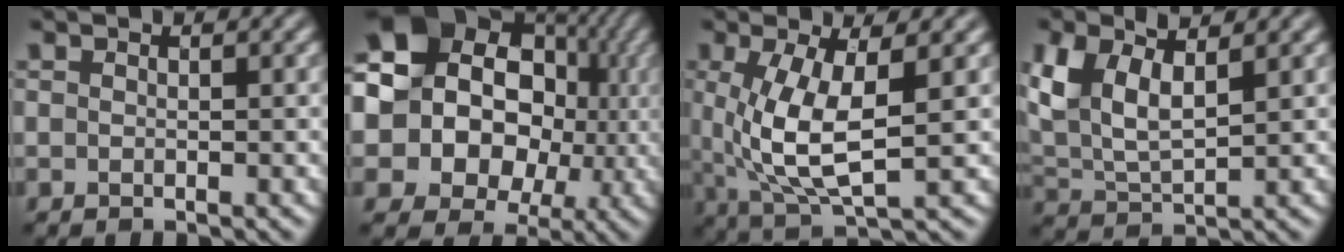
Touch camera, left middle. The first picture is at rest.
{"total": 19.2, "force": [2.2, 16.7, 9.3], "torque": [-0.191, 0.042, 0.013]}
{"total": 6.9, "force": [0.3, 2.6, 6.4], "torque": [-0.145, -0.013, 0.012]}
{"total": 6.4, "force": [2.7, 2.9, 5.0], "torque": [-0.111, 0.005, 0.052]}